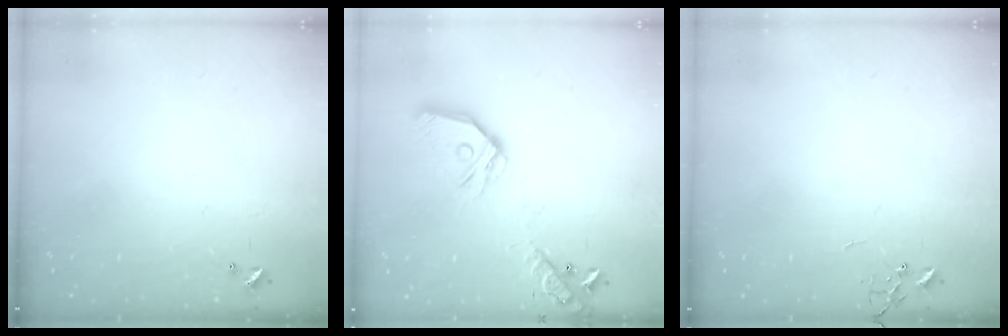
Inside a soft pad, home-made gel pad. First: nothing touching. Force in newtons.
{"total": 17.7, "press": 17.5, "slide": 2.5}
{"total": 0.0}